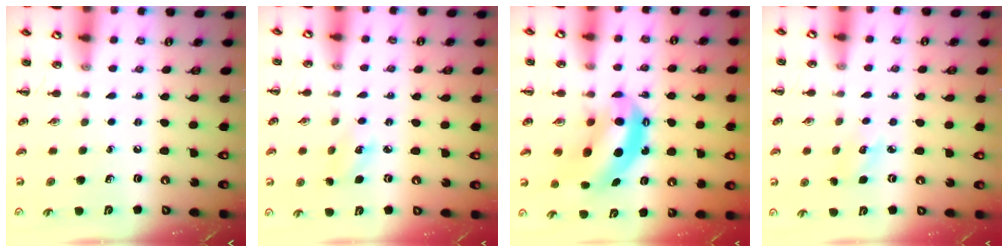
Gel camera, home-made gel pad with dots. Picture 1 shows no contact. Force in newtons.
{"total": 3.9, "press": 3.8, "slide": 1.0}
{"total": 10.1, "press": 9.7, "slide": 2.7}
{"total": 4.0, "press": 3.8, "slide": 1.1}